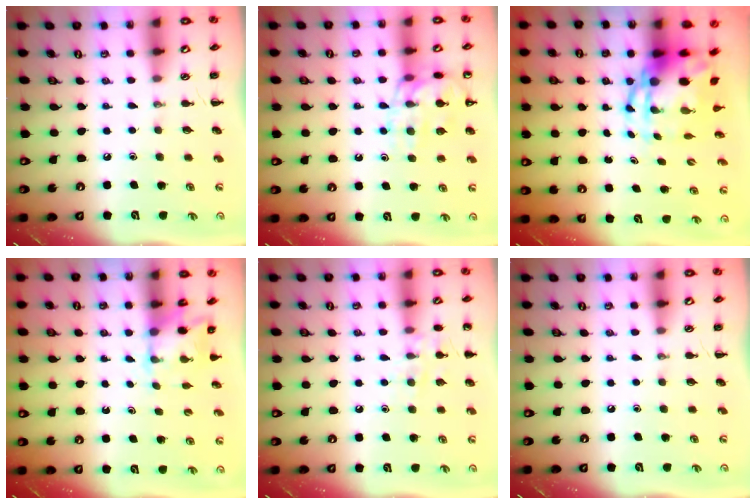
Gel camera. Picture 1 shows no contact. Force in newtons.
{"total": 14.2, "press": 14.1, "slide": 2.0}
{"total": 7.7, "press": 7.4, "slide": 2.1}
{"total": 3.4, "press": 3.2, "slide": 1.2}
{"total": 8.5, "press": 8.4, "slide": 1.4}
{"total": 0.0}